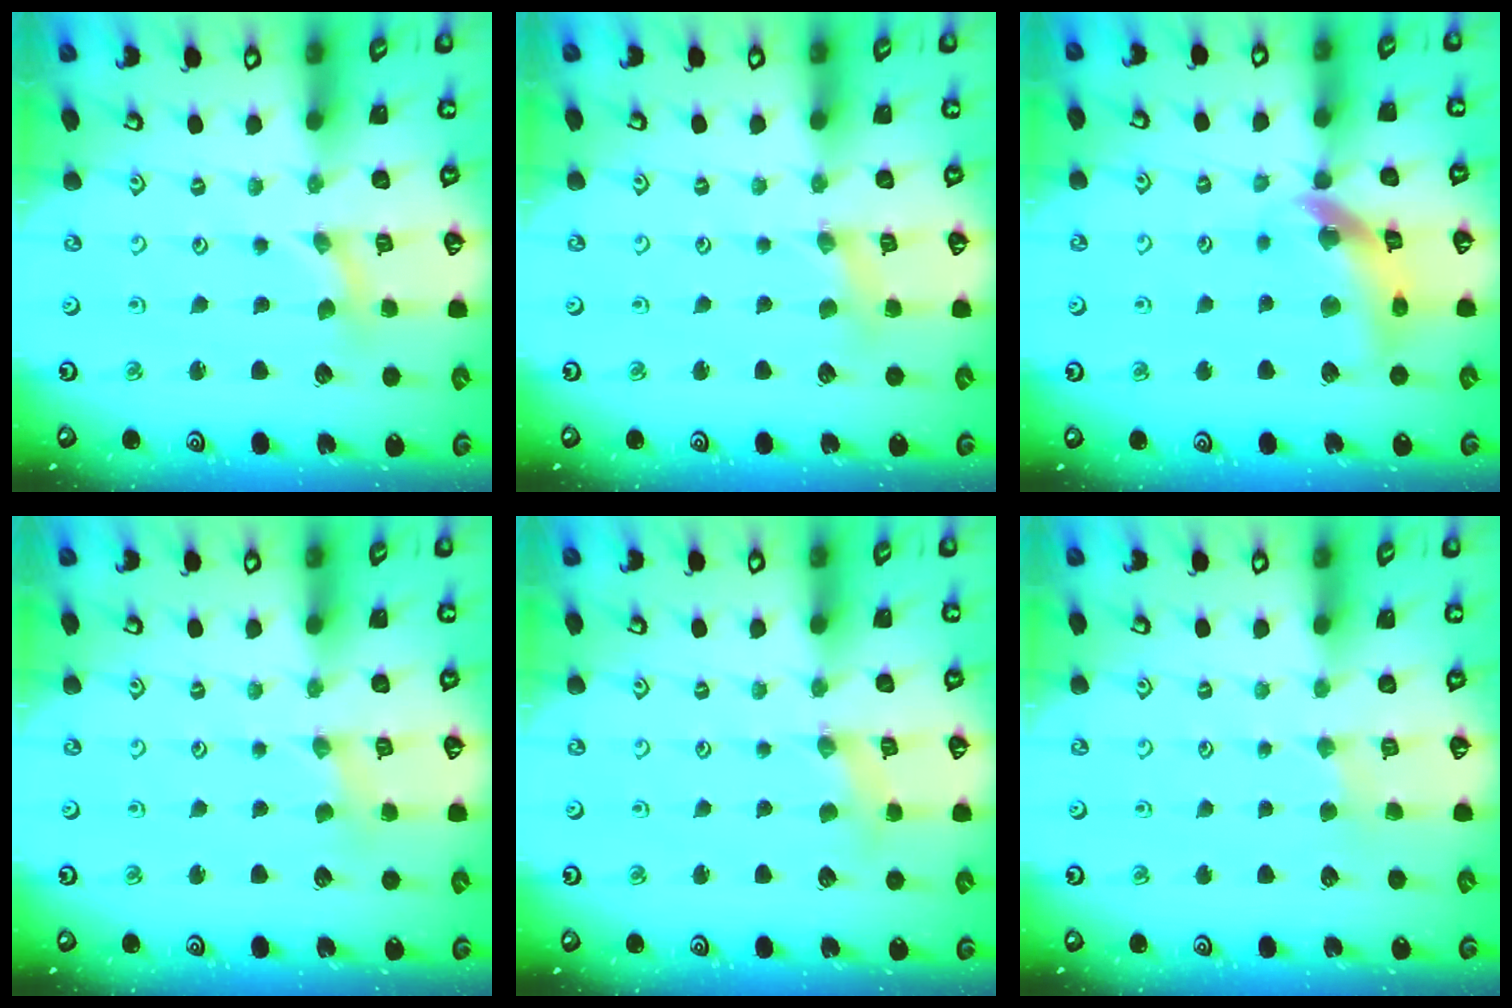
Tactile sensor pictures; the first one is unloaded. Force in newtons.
{"total": 1.9, "press": 1.8, "slide": 0.3}
{"total": 14.3, "press": 14.2, "slide": 1.7}
{"total": 1.5, "press": 1.5, "slide": 0.4}
{"total": 1.3, "press": 1.3, "slide": 0.4}
{"total": 2.2, "press": 2.2, "slide": 0.3}